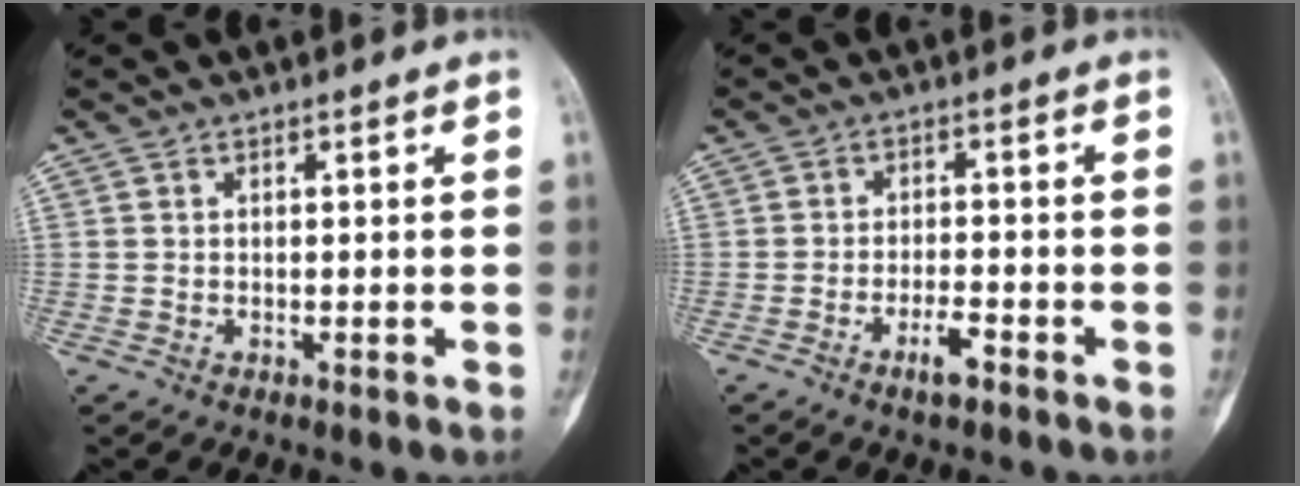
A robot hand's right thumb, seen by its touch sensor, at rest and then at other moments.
{"total": 3.6, "force": [-2.4, 0.9, 2.6], "torque": [-0.045, 0.015, -0.045]}